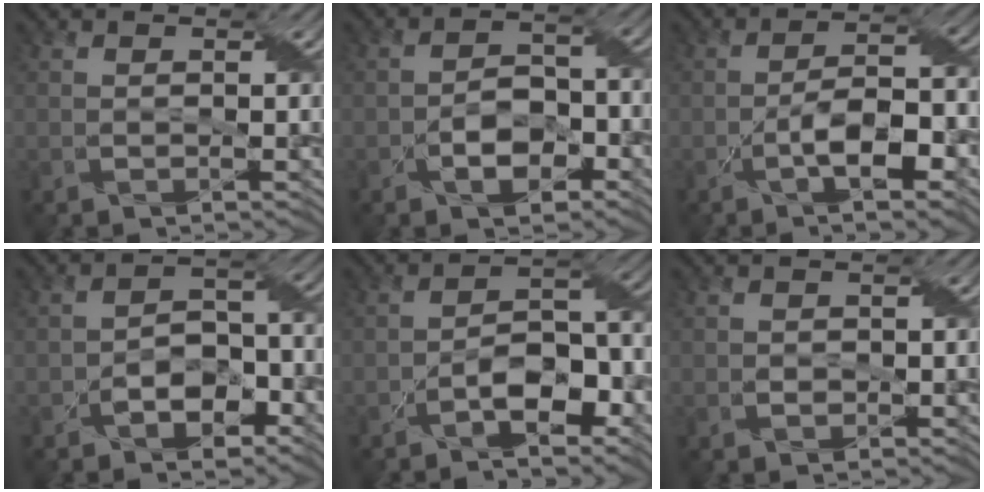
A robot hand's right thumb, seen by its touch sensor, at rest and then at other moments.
{"total": 5.7, "force": [-2.8, 3.3, 3.7], "torque": [-0.054, 0.006, -0.054]}
{"total": 8.7, "force": [-3.3, 2.9, 7.5], "torque": [-0.123, 0.008, -0.060]}
{"total": 5.7, "force": [-3.0, 3.5, 3.3], "torque": [-0.048, 0.008, -0.056]}
{"total": 6.9, "force": [-3.8, 3.1, 4.9], "torque": [-0.072, 0.017, -0.069]}
{"total": 1.0, "force": [-0.2, 0.9, 0.3], "torque": [-0.007, -0.004, -0.004]}